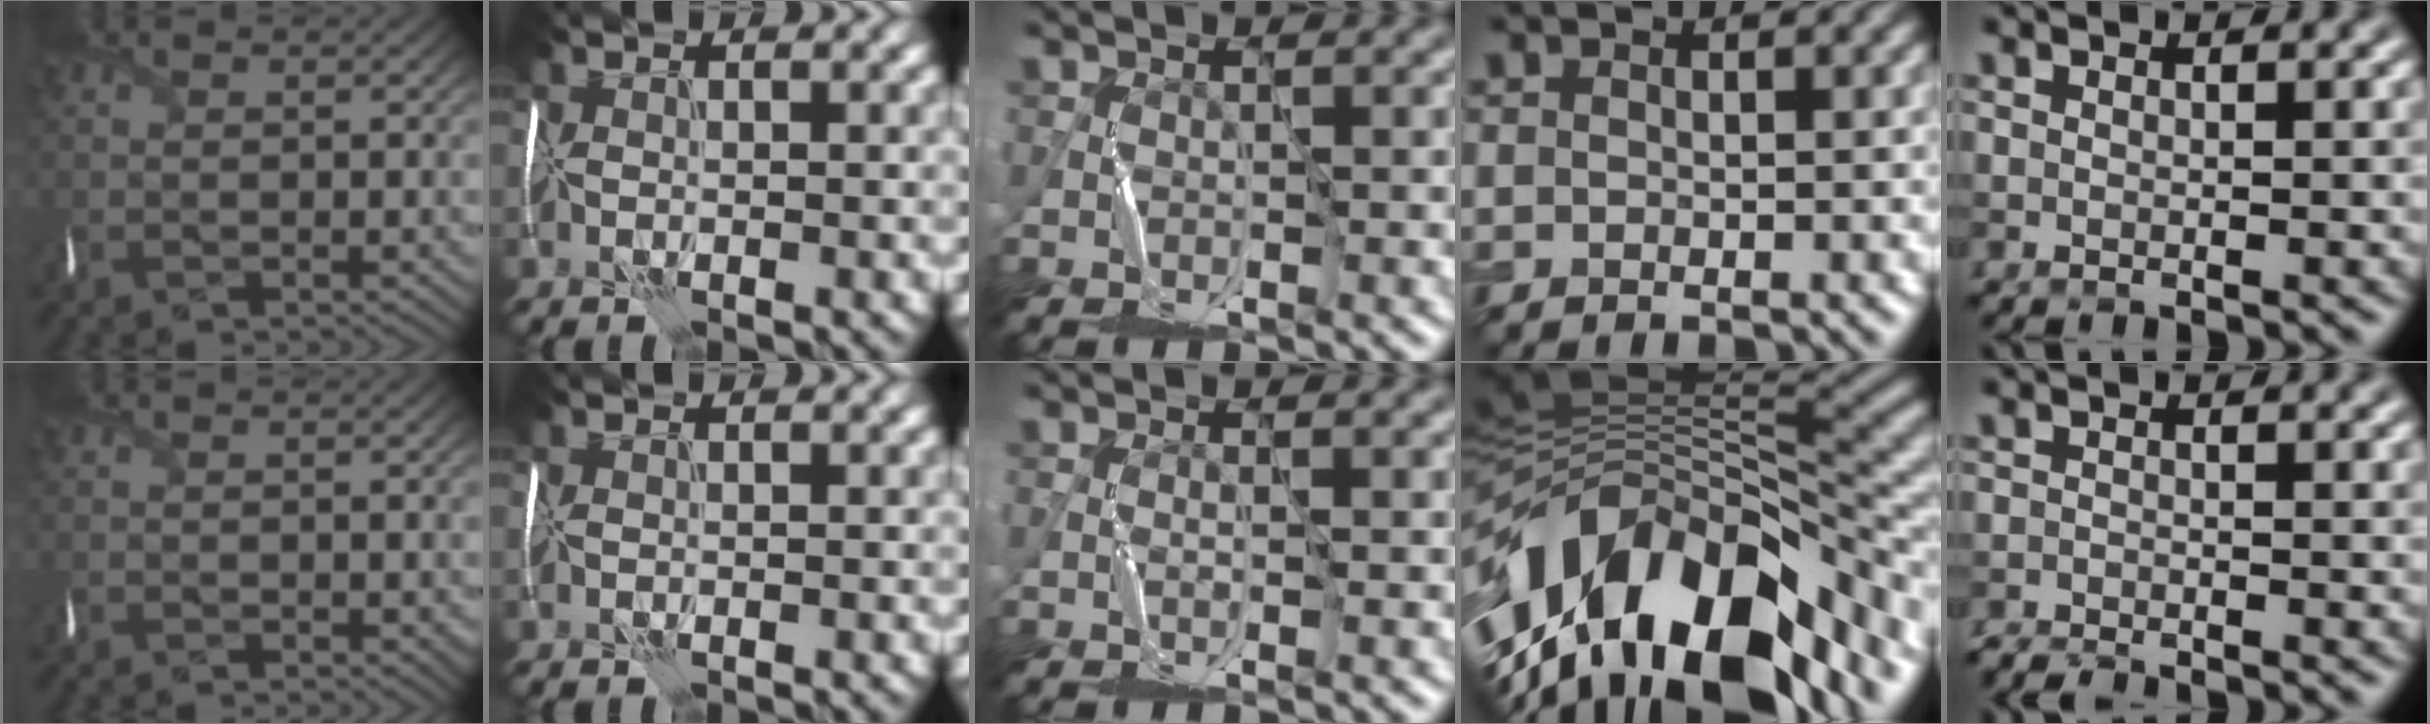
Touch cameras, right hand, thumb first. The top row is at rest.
{"thumb": {"total": 1.1, "force": [0.0, 0.8, 0.8], "torque": [-0.015, -0.004, 0.002]}, "middle": {"total": 0.5, "force": [0.0, -0.4, -0.3], "torque": [0.001, 0.002, -0.002]}, "ring": {"total": 17.2, "force": [-7.3, 8.1, 13.3], "torque": [-0.226, -0.002, -0.119]}, "little": {"total": 1.9, "force": [-1.8, 0.0, 0.4], "torque": [-0.009, -0.005, -0.036]}}